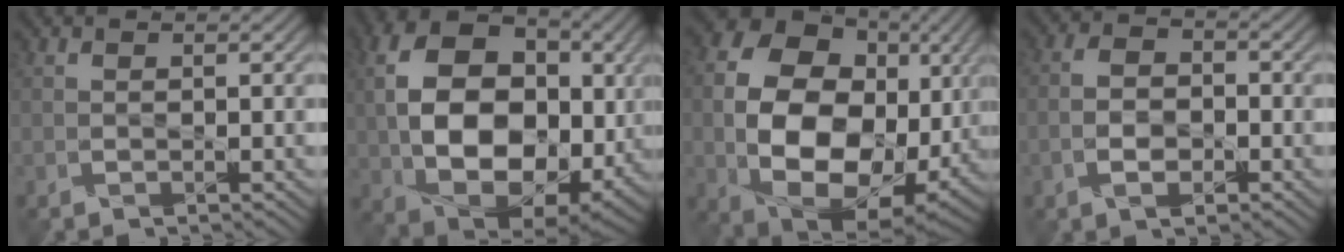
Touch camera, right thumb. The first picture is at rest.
{"total": 16.4, "force": [0.6, 11.6, 11.6], "torque": [-0.227, -0.007, 0.017]}
{"total": 18.1, "force": [-0.1, 13.4, 12.2], "torque": [-0.258, -0.045, 0.018]}
{"total": 4.7, "force": [-1.7, 2.8, 3.3], "torque": [-0.053, -0.002, -0.041]}